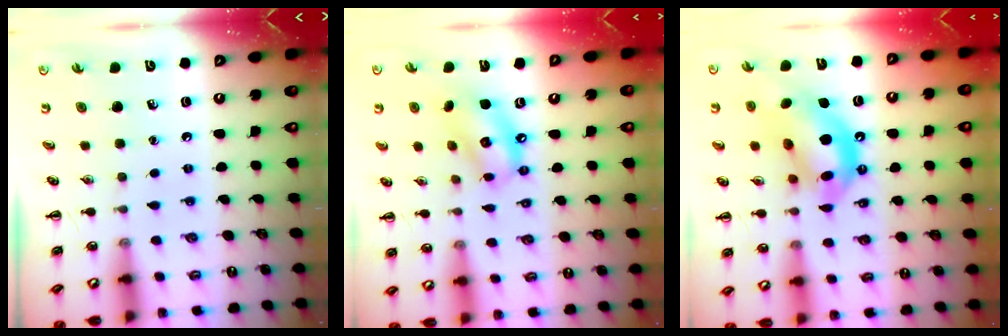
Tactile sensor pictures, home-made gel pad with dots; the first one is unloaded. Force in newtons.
{"total": 10.3, "press": 10.1, "slide": 2.3}
{"total": 14.2, "press": 13.6, "slide": 4.1}